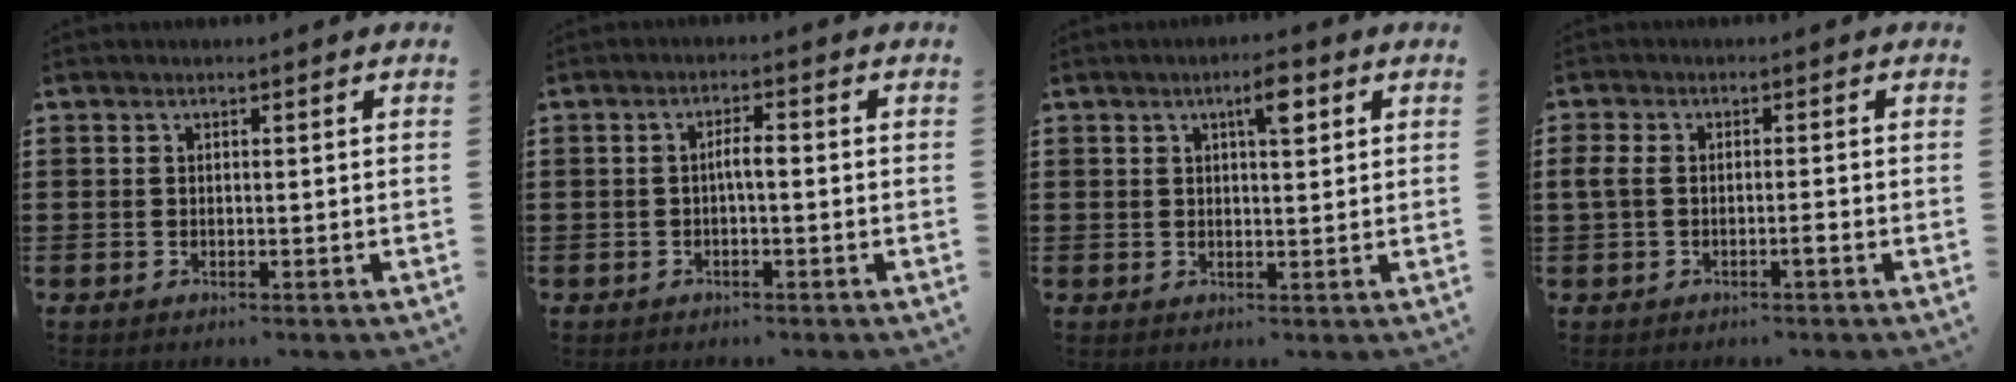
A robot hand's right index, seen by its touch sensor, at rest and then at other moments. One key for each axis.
{"total": 2.1, "fx": -0.3, "fy": 0.4, "fz": 2.0, "tx": -0.038, "ty": 0.003, "tz": -0.007}
{"total": 3.9, "fx": 2.0, "fy": 0.7, "fz": 3.2, "tx": -0.053, "ty": 0.002, "tz": 0.029}
{"total": 2.4, "fx": -0.7, "fy": 1.0, "fz": 2.0, "tx": -0.046, "ty": 0.000, "tz": -0.017}